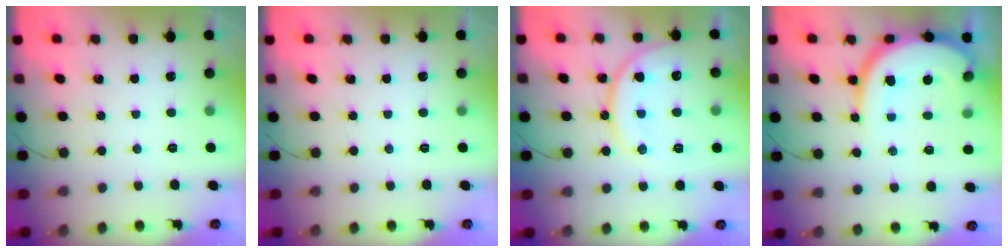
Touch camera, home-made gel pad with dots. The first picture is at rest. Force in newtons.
{"total": 0.0}
{"total": 14.1, "press": 14.1, "slide": 1.3}
{"total": 13.2, "press": 13.1, "slide": 1.5}